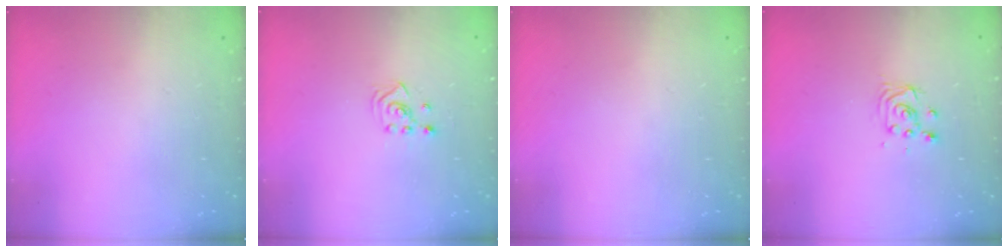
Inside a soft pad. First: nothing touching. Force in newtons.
{"total": 2.5, "press": 2.4, "slide": 0.8}
{"total": 0.0}
{"total": 3.8, "press": 3.7, "slide": 0.5}